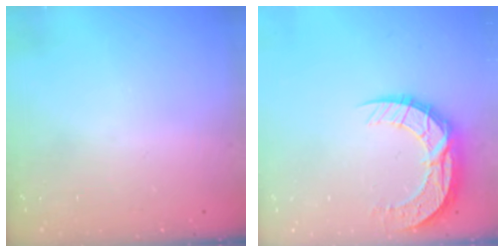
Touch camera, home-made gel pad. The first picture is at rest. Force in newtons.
{"total": 10.6, "press": 10.6, "slide": 0.7}